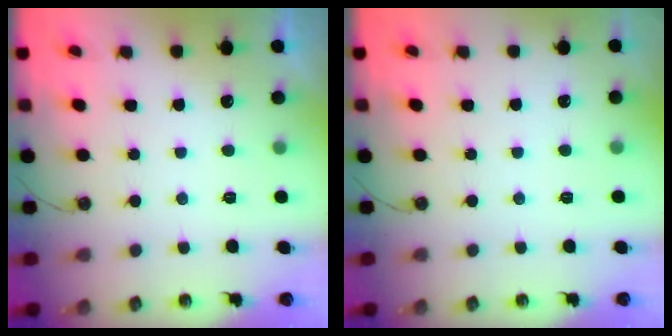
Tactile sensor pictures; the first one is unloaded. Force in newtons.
{"total": 2.5, "press": 2.5, "slide": 0.3}